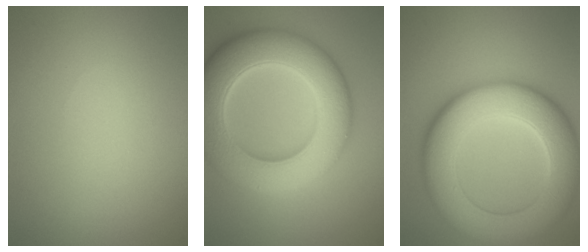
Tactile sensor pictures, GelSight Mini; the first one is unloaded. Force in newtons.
{"total": 12.0, "press": 12.0, "slide": 0.2}
{"total": 11.4, "press": 11.4, "slide": 0.5}